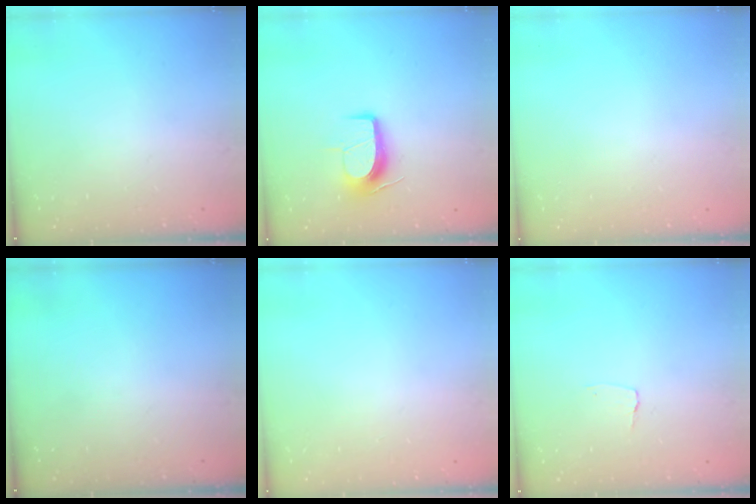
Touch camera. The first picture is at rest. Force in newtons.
{"total": 9.9, "press": 9.9, "slide": 0.6}
{"total": 0.0}
{"total": 0.0}
{"total": 0.0}
{"total": 2.6, "press": 2.6, "slide": 0.2}